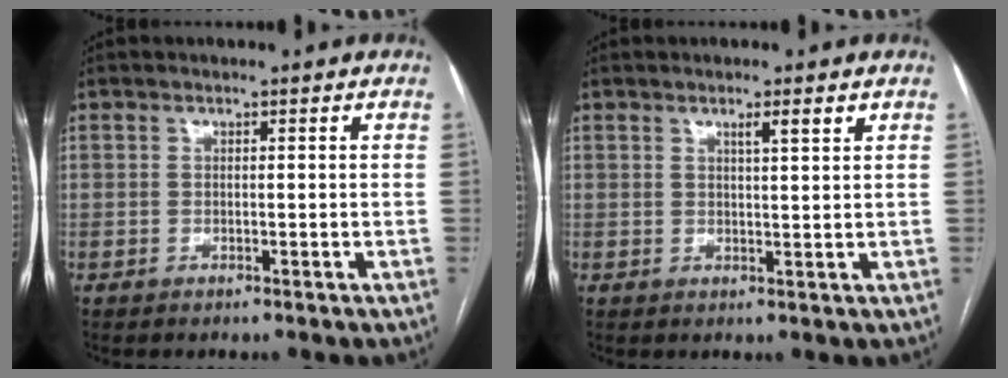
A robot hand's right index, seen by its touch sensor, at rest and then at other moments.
{"total": 2.3, "force": [1.5, 0.0, 1.8], "torque": [-0.034, -0.002, 0.024]}